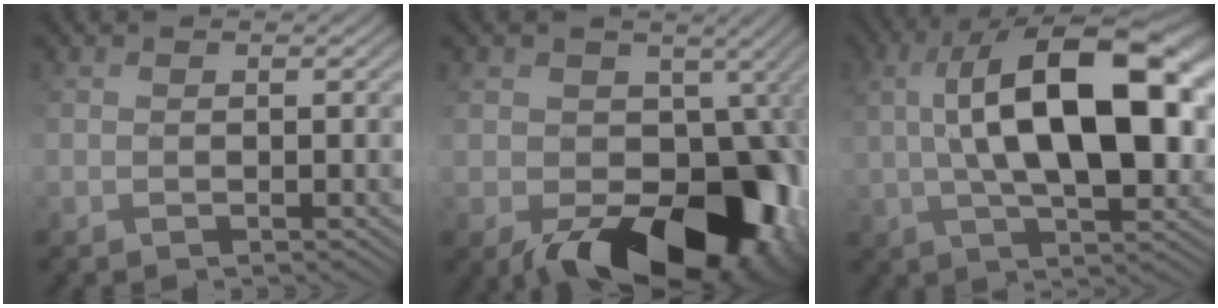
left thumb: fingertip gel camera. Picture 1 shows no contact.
{"total": 17.1, "force": [-5.5, 11.6, 11.3], "torque": [-0.151, -0.046, -0.077]}
{"total": 16.5, "force": [1.9, 7.6, 14.5], "torque": [-0.243, 0.016, 0.027]}